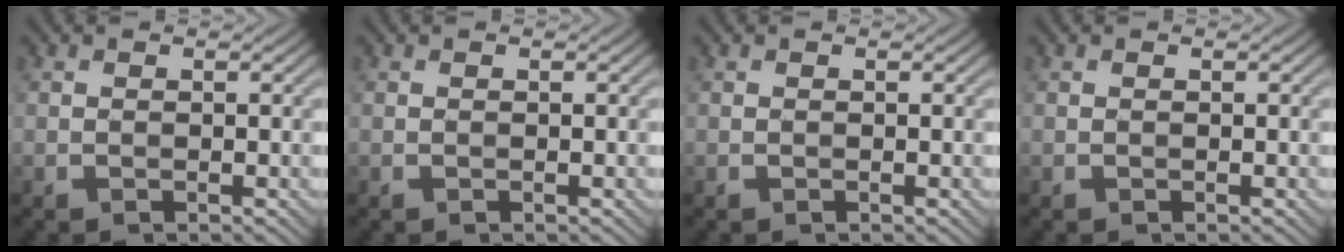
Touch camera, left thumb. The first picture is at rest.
{"total": 0.0}
{"total": 0.0}
{"total": 0.0}